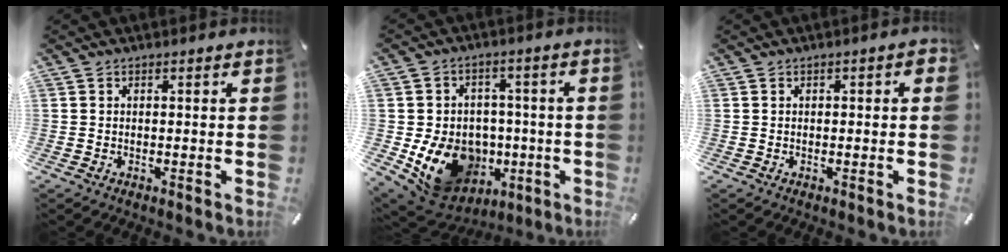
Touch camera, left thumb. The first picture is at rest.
{"total": 15.5, "force": [-3.7, 13.1, 7.5], "torque": [-0.136, 0.010, -0.048]}
{"total": 1.1, "force": [-0.2, 0.6, 0.9], "torque": [-0.015, 0.003, -0.005]}